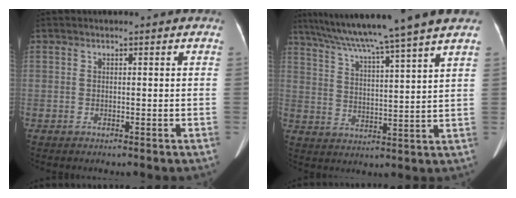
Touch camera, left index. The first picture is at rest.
{"total": 14.4, "force": [11.7, -2.7, 7.9], "torque": [-0.133, -0.004, 0.176]}